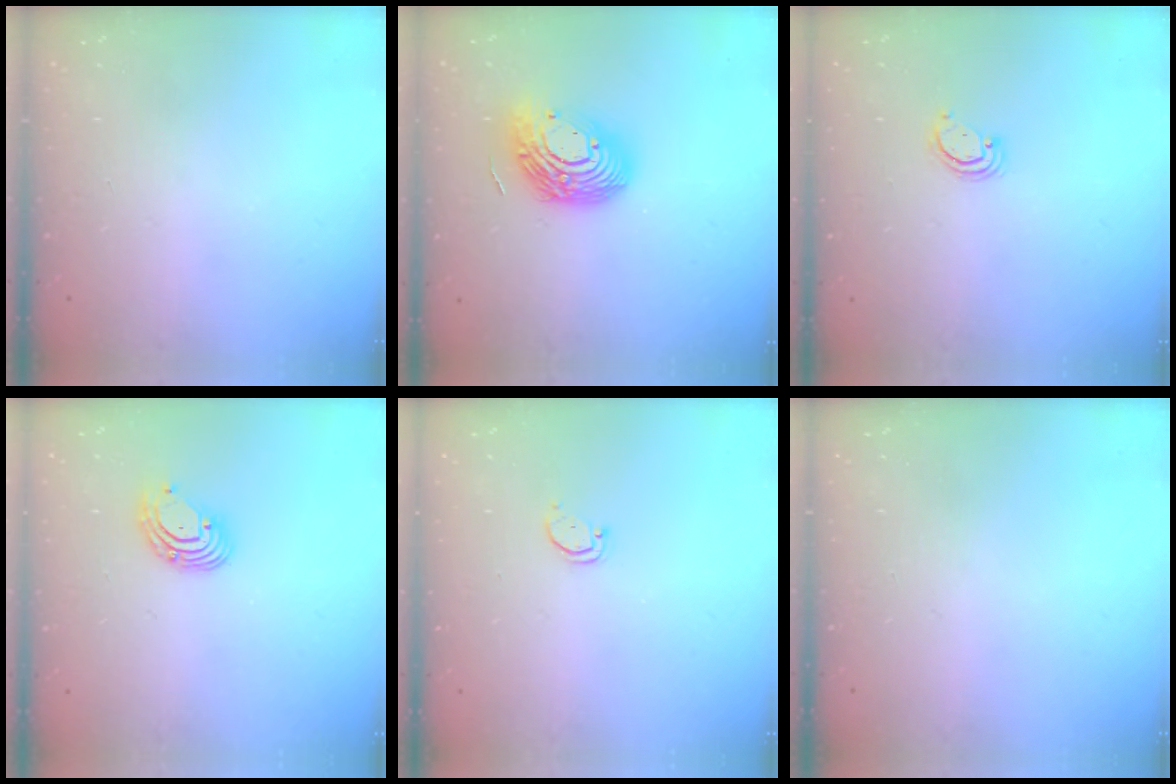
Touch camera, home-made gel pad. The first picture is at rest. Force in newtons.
{"total": 14.8, "press": 14.8, "slide": 1.0}
{"total": 3.2, "press": 3.2, "slide": 0.3}
{"total": 5.6, "press": 5.6, "slide": 0.5}
{"total": 1.8, "press": 1.8, "slide": 0.1}
{"total": 0.0}